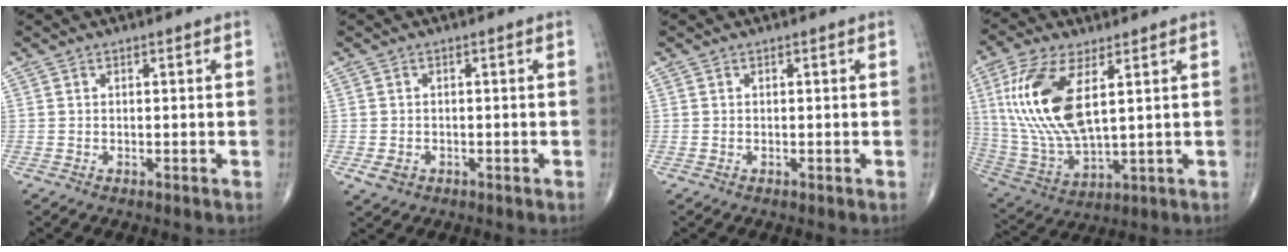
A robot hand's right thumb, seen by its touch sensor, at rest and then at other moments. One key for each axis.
{"total": 2.6, "fx": -1.0, "fy": 2.0, "fz": 1.4, "tx": -0.021, "ty": 0.002, "tz": -0.010}
{"total": 0.6, "fx": -0.2, "fy": 0.2, "fz": 0.5, "tx": -0.010, "ty": -0.002, "tz": -0.002}
{"total": 17.9, "fx": 4.7, "fy": 7.7, "fz": 15.4, "tx": -0.334, "ty": -0.018, "tz": 0.099}